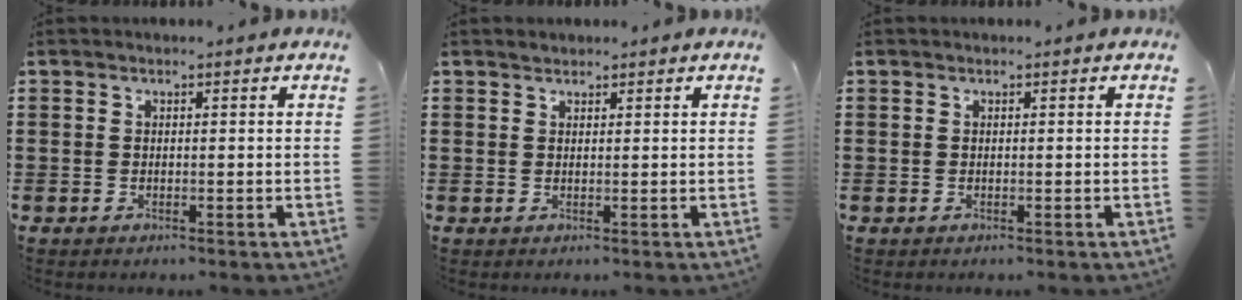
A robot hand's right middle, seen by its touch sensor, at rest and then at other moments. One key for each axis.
{"total": 0.9, "fx": 0.8, "fy": 0.4, "fz": -0.1, "tx": 0.000, "ty": 0.001, "tz": 0.016}
{"total": 0.0}